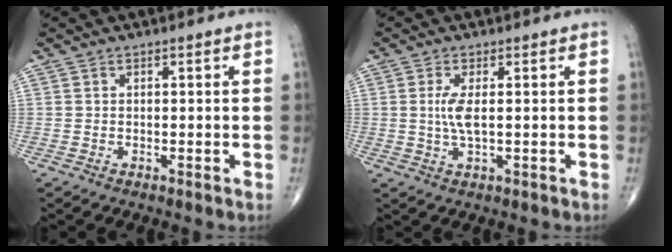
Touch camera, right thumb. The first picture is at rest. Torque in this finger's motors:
{"motor_torque": [0.57, 1.27, 0.54, -0.03, -0.01]}